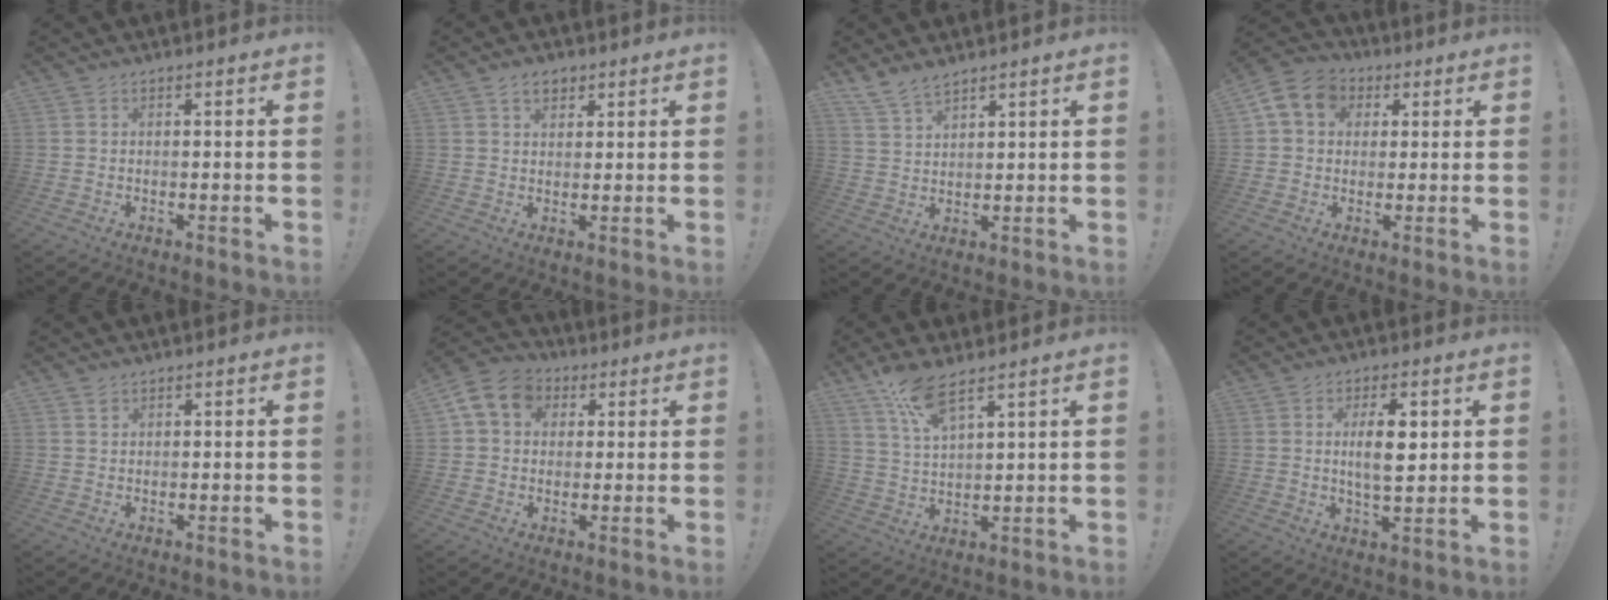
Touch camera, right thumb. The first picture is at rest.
{"total": 4.5, "force": [2.6, 2.9, 2.2], "torque": [-0.035, -0.003, 0.047]}
{"total": 6.0, "force": [5.1, 2.0, 2.4], "torque": [-0.051, -0.030, 0.099]}
{"total": 10.4, "force": [3.2, 8.4, 5.2], "torque": [-0.079, 0.003, 0.068]}
{"total": 1.1, "force": [0.7, 0.7, 0.3], "torque": [0.006, -0.005, 0.012]}
{"total": 11.0, "force": [3.4, 9.0, 5.5], "torque": [-0.093, 0.000, 0.069]}
{"total": 8.8, "force": [6.6, 1.9, 5.5], "torque": [-0.111, -0.030, 0.120]}
{"total": 9.2, "force": [2.0, 3.6, 8.3], "torque": [-0.136, -0.004, 0.027]}